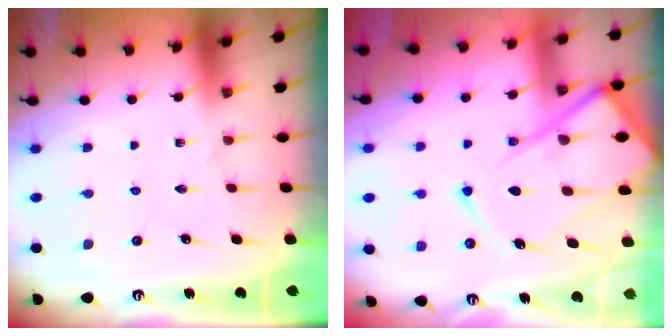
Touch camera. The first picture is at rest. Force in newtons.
{"total": 18.5, "press": 18.3, "slide": 2.1}